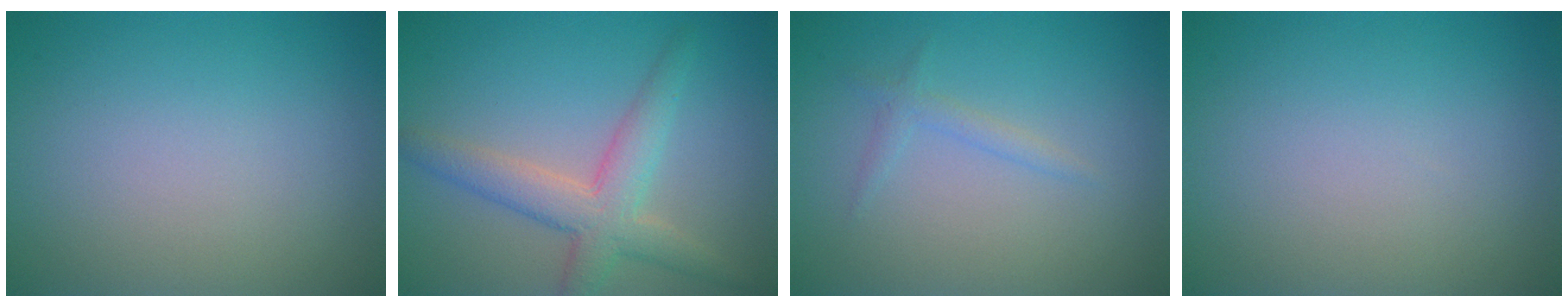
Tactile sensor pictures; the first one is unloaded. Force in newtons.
{"total": 4.4, "press": 4.4, "slide": 0.3}
{"total": 1.1, "press": 1.1, "slide": 0.2}
{"total": 0.0}